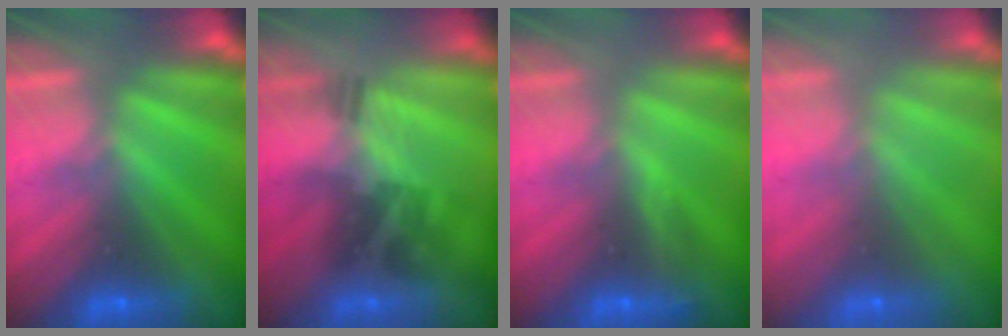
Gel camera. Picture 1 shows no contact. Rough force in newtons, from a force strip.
{"total": 2.2}
{"total": 3.0}
{"total": 9.0}